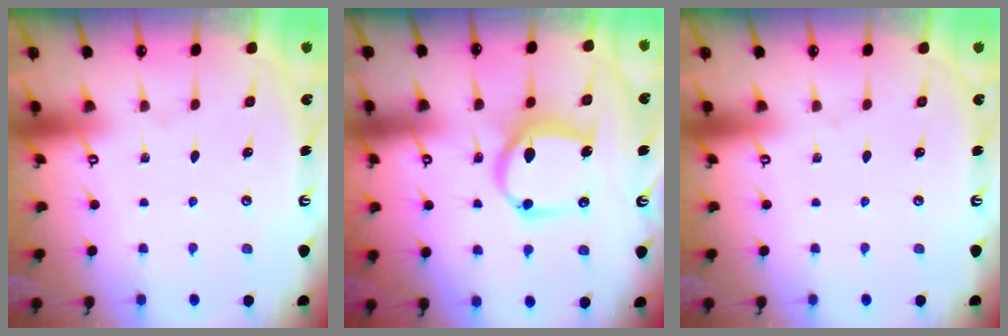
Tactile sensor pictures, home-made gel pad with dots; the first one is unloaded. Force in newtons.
{"total": 10.3, "press": 10.3, "slide": 0.3}
{"total": 0.0}